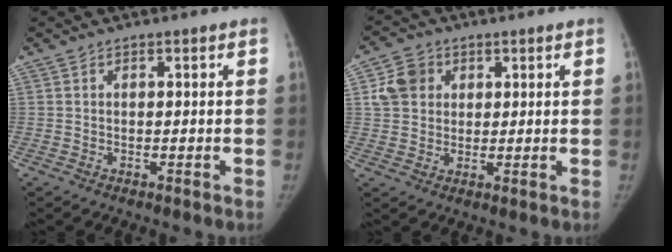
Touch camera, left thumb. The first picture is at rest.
{"total": 6.4, "force": [2.0, 5.4, 2.8], "torque": [-0.030, 0.000, 0.036]}